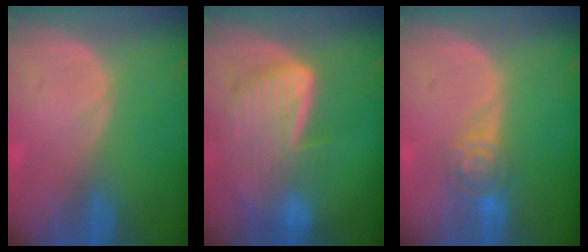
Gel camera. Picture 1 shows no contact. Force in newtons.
{"total": 8.8, "press": 7.9, "slide": 4.0}
{"total": 4.5, "press": 4.2, "slide": 1.6}